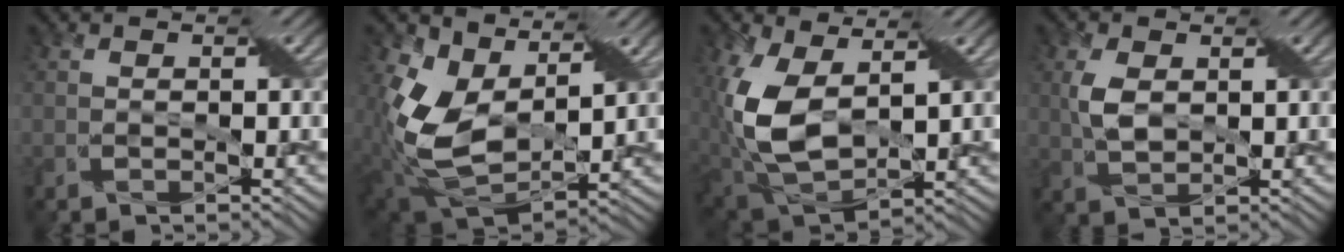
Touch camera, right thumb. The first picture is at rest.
{"total": 12.1, "force": [3.9, 7.9, 8.3], "torque": [-0.207, -0.009, 0.077]}
{"total": 12.0, "force": [2.3, 7.1, 9.4], "torque": [-0.241, -0.010, 0.048]}
{"total": 3.7, "force": [0.8, 2.3, 2.8], "torque": [-0.071, 0.003, 0.017]}